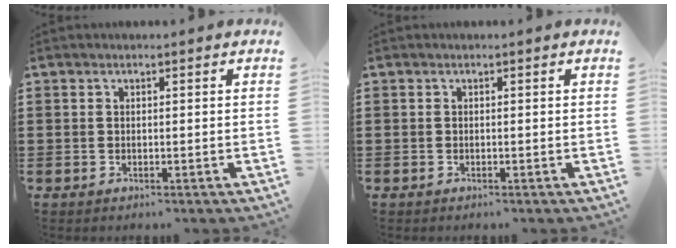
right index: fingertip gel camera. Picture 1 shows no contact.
{"total": 0.0}